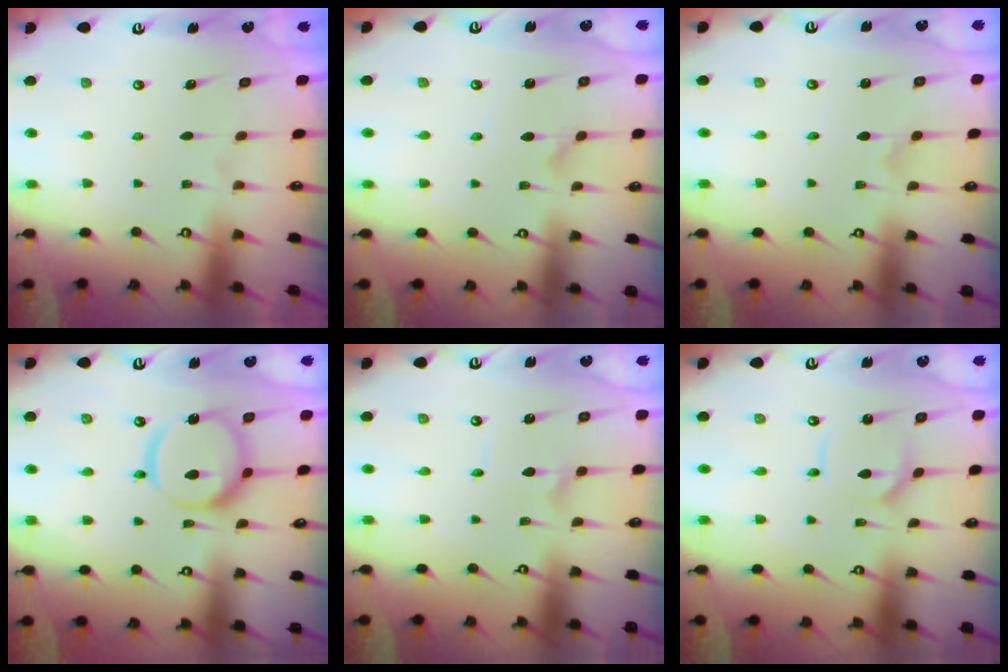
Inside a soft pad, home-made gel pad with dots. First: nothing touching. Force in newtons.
{"total": 2.2, "press": 2.2, "slide": 0.2}
{"total": 0.0}
{"total": 15.5, "press": 15.4, "slide": 1.9}
{"total": 1.6, "press": 1.6, "slide": 0.1}
{"total": 2.6, "press": 2.6, "slide": 0.2}